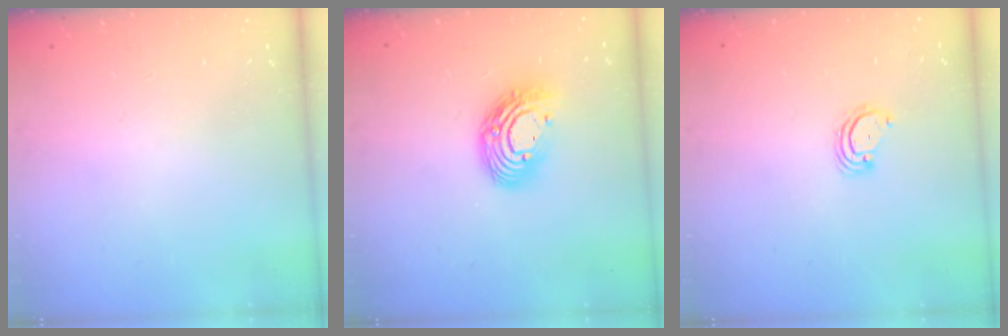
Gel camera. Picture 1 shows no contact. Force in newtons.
{"total": 12.7, "press": 12.7, "slide": 1.2}
{"total": 2.9, "press": 2.9, "slide": 0.3}